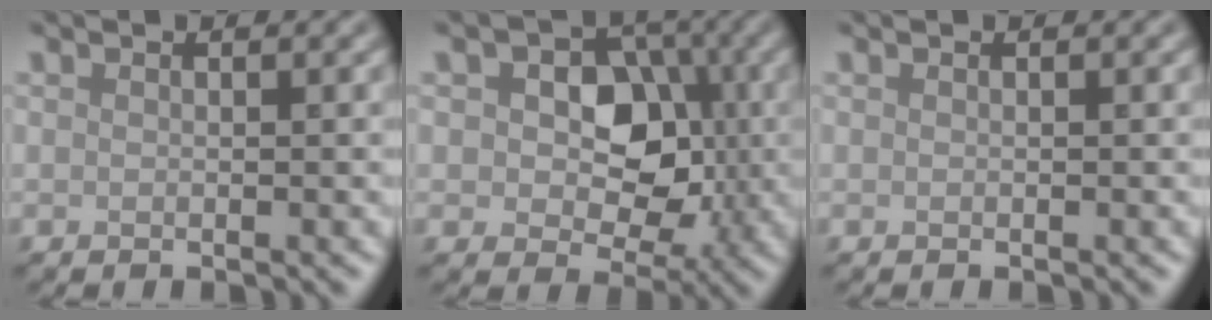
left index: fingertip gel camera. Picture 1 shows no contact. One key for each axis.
{"total": 7.1, "fx": 0.6, "fy": 5.1, "fz": 4.9, "tx": -0.060, "ty": 0.001, "tz": -0.004}
{"total": 0.0}